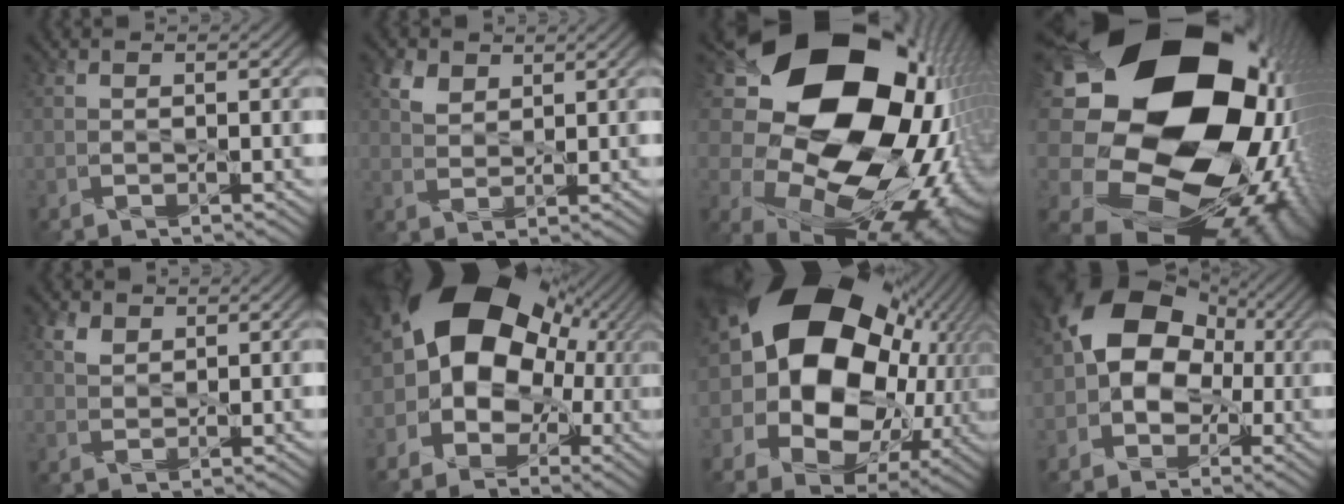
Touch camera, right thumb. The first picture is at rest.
{"total": 3.1, "force": [2.4, 1.8, 0.8], "torque": [-0.028, 0.007, 0.046]}
{"total": 22.3, "force": [5.0, 17.3, 13.2], "torque": [-0.268, -0.026, 0.123]}
{"total": 23.5, "force": [4.3, 19.5, 12.3], "torque": [-0.266, -0.047, 0.079]}
{"total": 2.2, "force": [1.8, 1.2, 0.5], "torque": [-0.018, 0.005, 0.034]}
{"total": 17.0, "force": [2.5, 13.1, 10.5], "torque": [-0.169, 0.028, 0.033]}
{"total": 21.1, "force": [3.7, 15.6, 13.8], "torque": [-0.259, -0.002, 0.083]}
{"total": 12.7, "force": [1.0, 9.9, 7.9], "torque": [-0.101, 0.028, -0.016]}